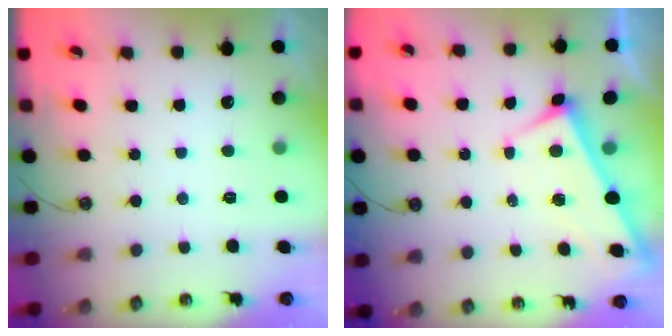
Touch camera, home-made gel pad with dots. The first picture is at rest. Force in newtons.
{"total": 2.6, "press": 2.6, "slide": 0.2}